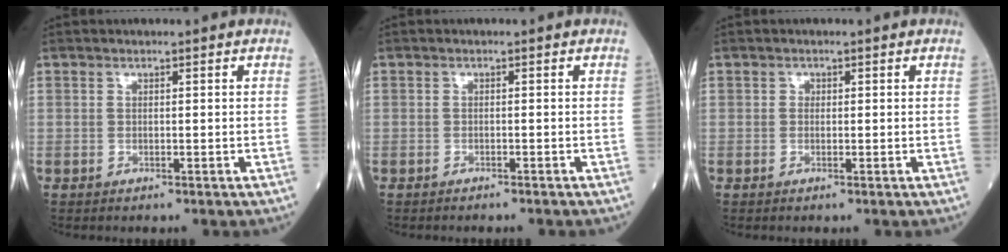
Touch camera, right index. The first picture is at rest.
{"total": 1.4, "force": [-1.3, 0.1, 0.5], "torque": [-0.008, -0.002, -0.016]}
{"total": 0.5, "force": [0.1, 0.5, 0.1], "torque": [0.003, 0.002, 0.001]}